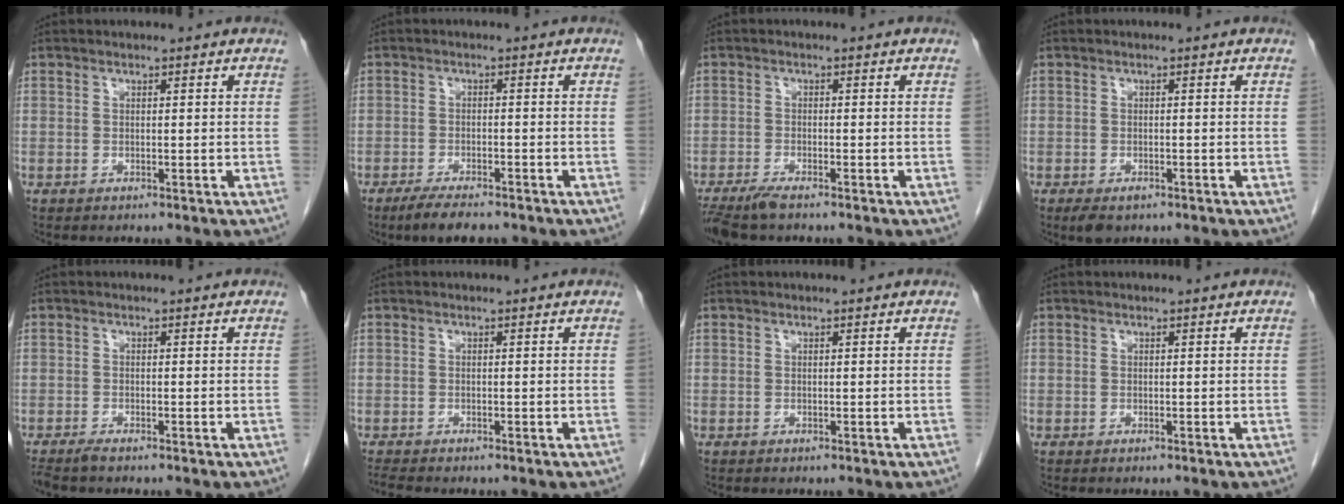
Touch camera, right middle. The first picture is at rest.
{"total": 4.8, "force": [-3.8, 1.0, 2.8], "torque": [-0.052, -0.008, -0.064]}
{"total": 4.0, "force": [-3.2, 0.4, 2.4], "torque": [-0.045, -0.010, -0.058]}
{"total": 2.6, "force": [-1.6, 1.2, 1.6], "torque": [-0.031, -0.004, -0.019]}
{"total": 1.6, "force": [-1.4, -0.1, 0.8], "torque": [-0.021, -0.006, -0.027]}
{"total": 1.5, "force": [-1.4, -0.2, 0.4], "torque": [-0.017, -0.007, -0.028]}
{"total": 0.0}
{"total": 0.0}